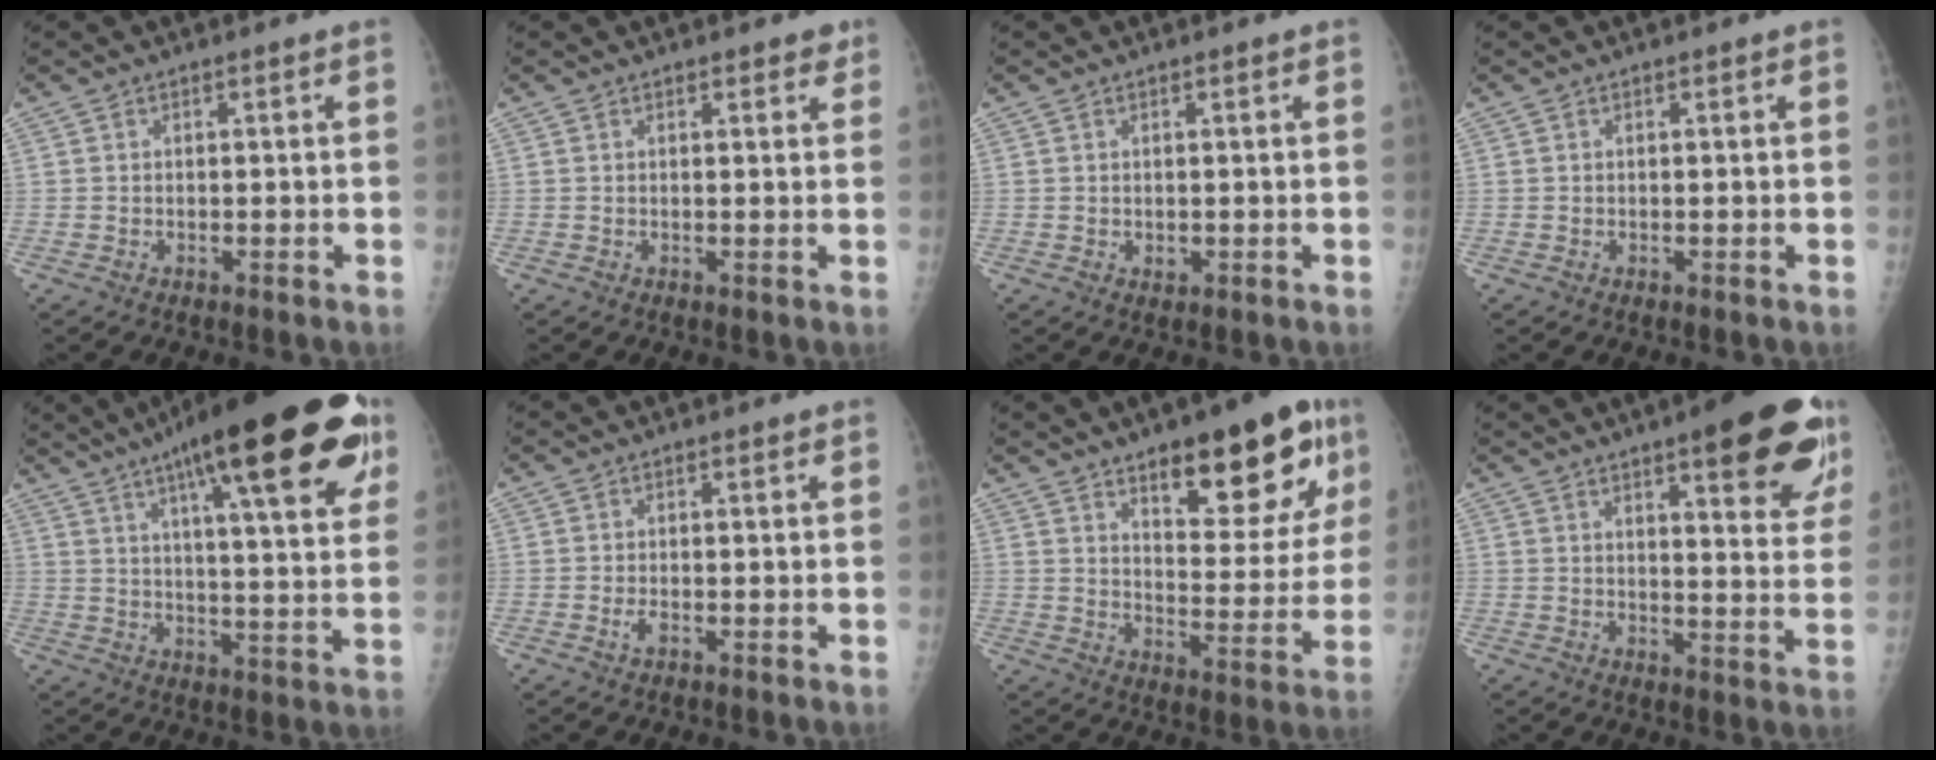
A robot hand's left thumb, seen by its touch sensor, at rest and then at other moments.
{"total": 1.9, "force": [1.4, 0.9, 1.0], "torque": [0.004, -0.005, 0.012]}
{"total": 0.9, "force": [0.2, 0.7, 0.6], "torque": [-0.007, -0.003, 0.007]}
{"total": 0.0}
{"total": 27.4, "force": [14.6, 6.6, 22.2], "torque": [-0.307, -0.018, 0.204]}
{"total": 1.3, "force": [-0.3, 0.6, 1.1], "torque": [-0.022, -0.002, -0.006]}
{"total": 19.8, "force": [11.0, 7.1, 14.8], "torque": [-0.157, -0.054, 0.161]}
{"total": 18.5, "force": [10.7, 5.0, 14.3], "torque": [-0.146, -0.047, 0.131]}